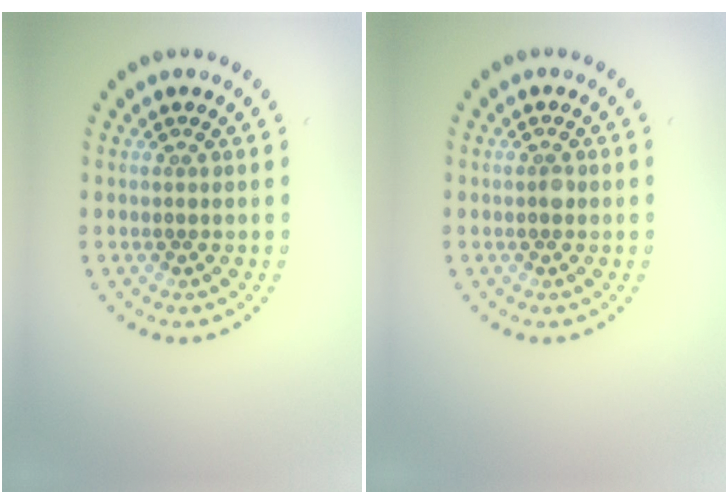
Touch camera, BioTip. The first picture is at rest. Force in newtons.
{"total": 0.8, "press": 0.8, "slide": 0.0}